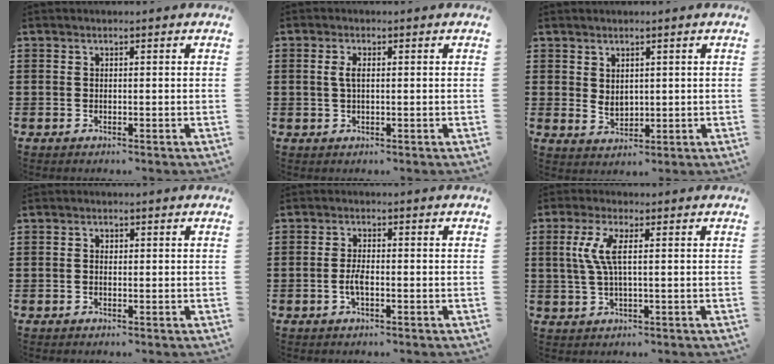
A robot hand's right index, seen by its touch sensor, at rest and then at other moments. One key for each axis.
{"total": 2.1, "fx": 0.2, "fy": 0.8, "fz": 2.0, "tx": -0.046, "ty": 0.001, "tz": -0.002}
{"total": 2.2, "fx": 1.4, "fy": 1.5, "fz": 0.8, "tx": -0.019, "ty": 0.005, "tz": 0.027}
{"total": 0.8, "fx": -0.1, "fy": 0.5, "fz": 0.7, "tx": -0.014, "ty": 0.001, "tz": -0.002}
{"total": 2.7, "fx": -0.8, "fy": 0.8, "fz": 2.4, "tx": -0.052, "ty": 0.000, "tz": -0.017}
{"total": 5.2, "fx": 0.6, "fy": 1.1, "fz": 5.0, "tx": -0.119, "ty": -0.007, "tz": 0.001}